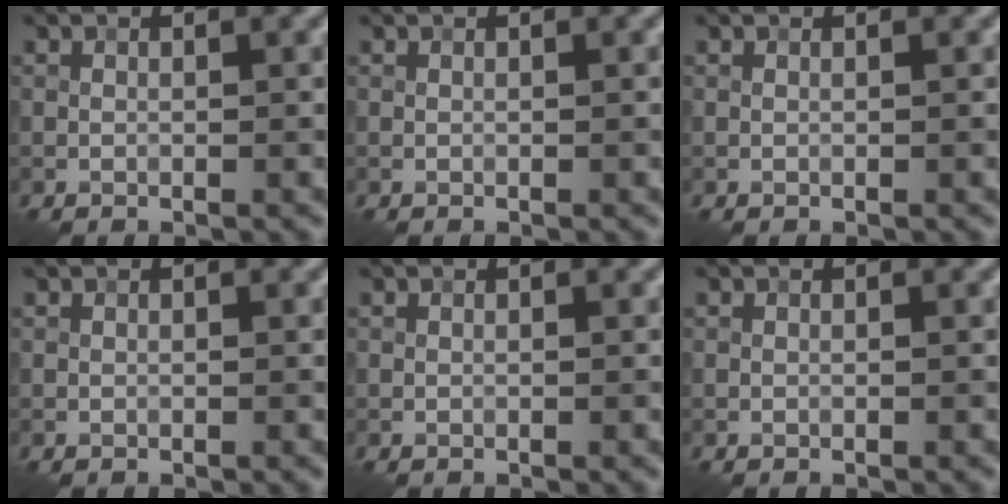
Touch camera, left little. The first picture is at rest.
{"total": 0.0}
{"total": 0.0}
{"total": 0.0}
{"total": 0.0}
{"total": 0.0}